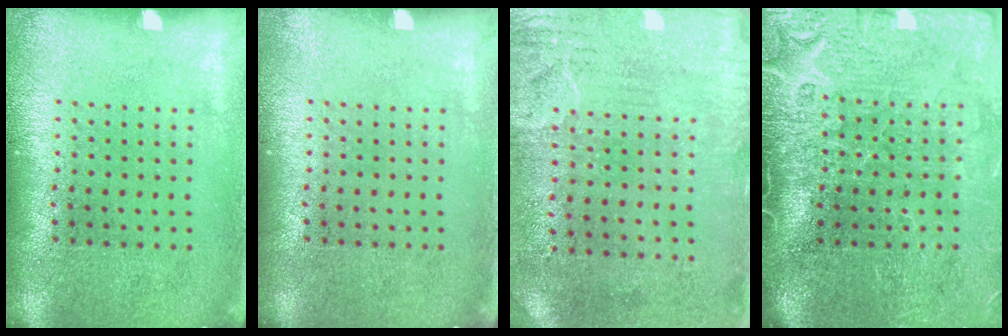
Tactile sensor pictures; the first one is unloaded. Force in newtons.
{"total": 0.0}
{"total": 3.3, "press": 2.7, "slide": 2.0}
{"total": 4.2, "press": 3.7, "slide": 2.1}